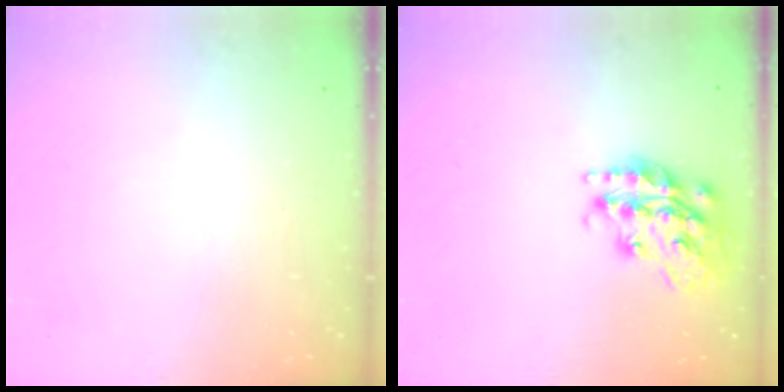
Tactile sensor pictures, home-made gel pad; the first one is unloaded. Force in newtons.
{"total": 18.3, "press": 18.3, "slide": 1.0}